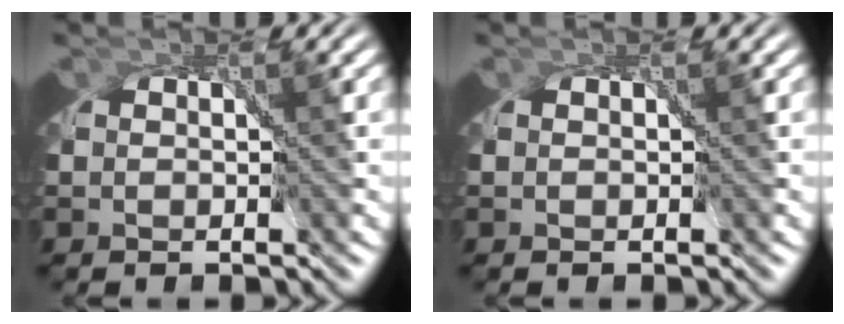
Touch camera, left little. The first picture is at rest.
{"total": 0.0}